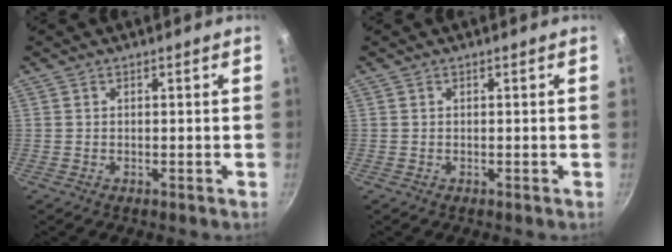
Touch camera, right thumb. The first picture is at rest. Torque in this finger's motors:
{"motor_torque": [-0.01, 0.01, -0.16, 0.06, 0.03]}